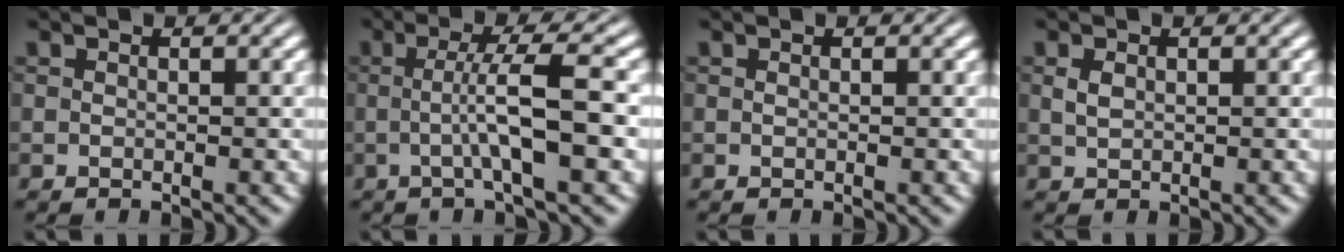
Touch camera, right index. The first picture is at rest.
{"total": 4.0, "force": [-0.2, -0.8, 3.9], "torque": [-0.061, -0.001, -0.001]}
{"total": 0.0}
{"total": 0.7, "force": [0.3, -0.4, 0.5], "torque": [-0.005, -0.007, 0.019]}